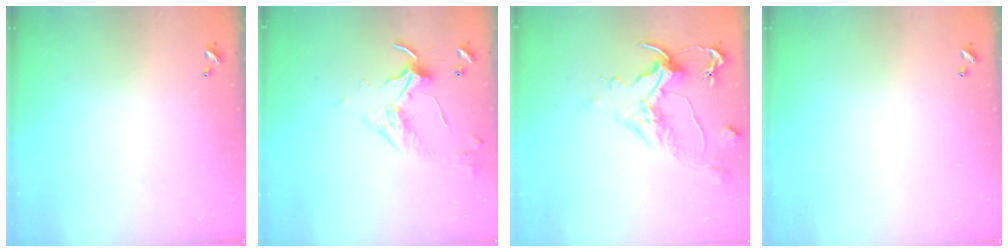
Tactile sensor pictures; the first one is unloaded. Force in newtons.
{"total": 3.3, "press": 3.3, "slide": 0.6}
{"total": 1.6, "press": 0.7, "slide": 1.4}
{"total": 0.0}